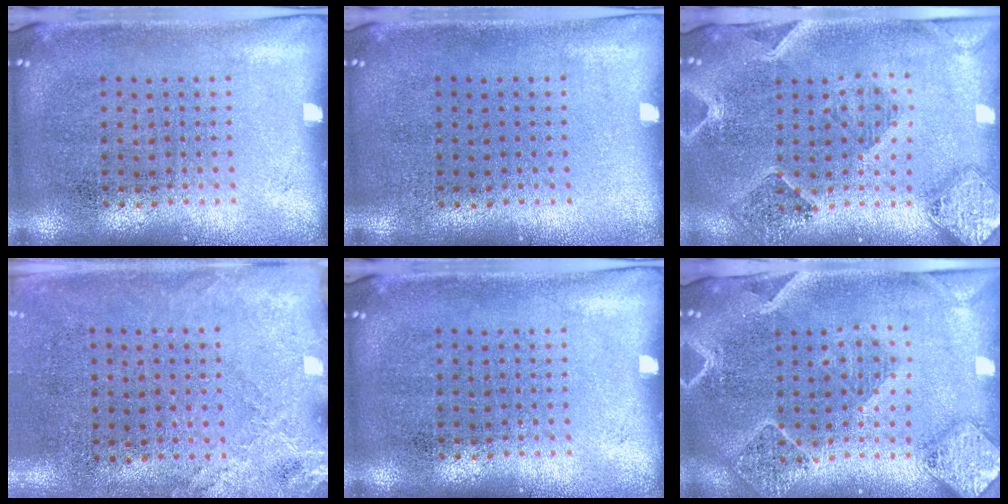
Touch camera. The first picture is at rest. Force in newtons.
{"total": 0.0}
{"total": 1.5, "press": 1.4, "slide": 0.4}
{"total": 2.5, "press": 2.1, "slide": 1.4}
{"total": 0.0}
{"total": 2.4, "press": 2.2, "slide": 0.9}